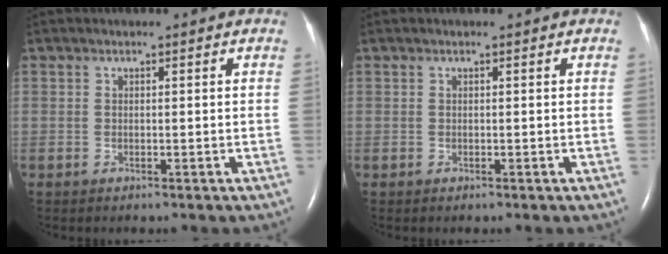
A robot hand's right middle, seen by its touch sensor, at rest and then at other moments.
{"total": 0.0}